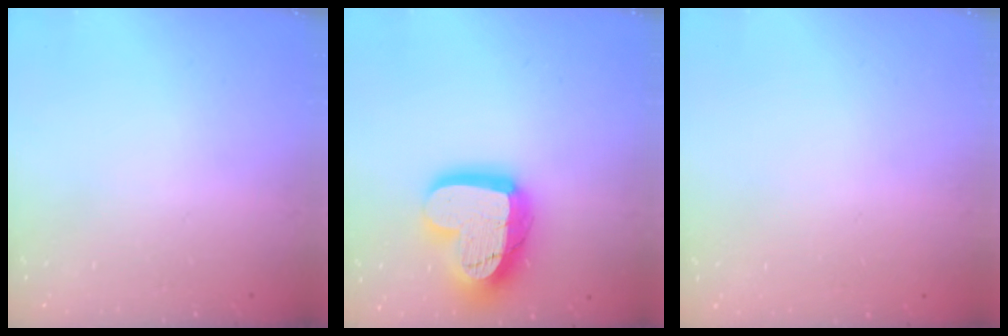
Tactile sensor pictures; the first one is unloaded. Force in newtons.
{"total": 19.9, "press": 19.9, "slide": 1.5}
{"total": 0.0}